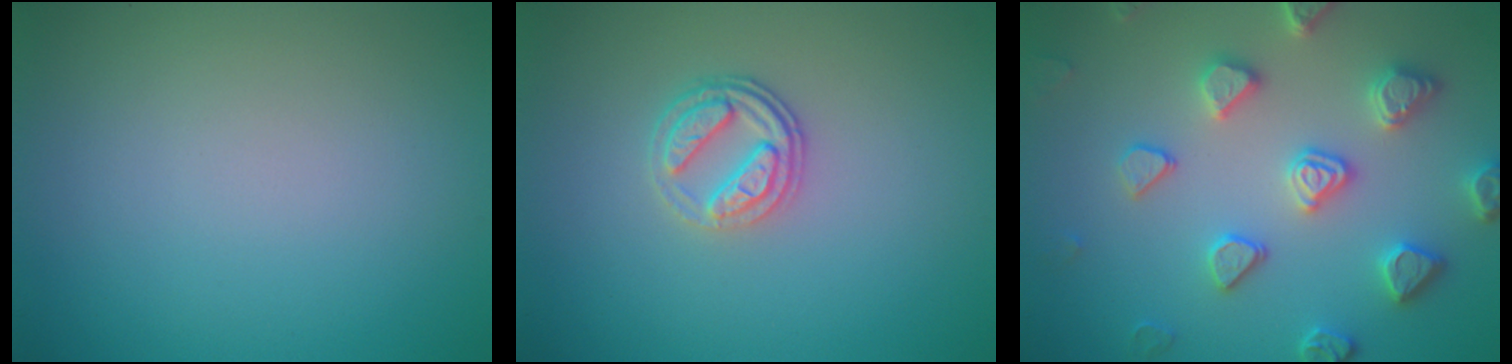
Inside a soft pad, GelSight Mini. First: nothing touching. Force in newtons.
{"total": 2.8, "press": 2.4, "slide": 1.3}
{"total": 4.7, "press": 4.5, "slide": 1.4}